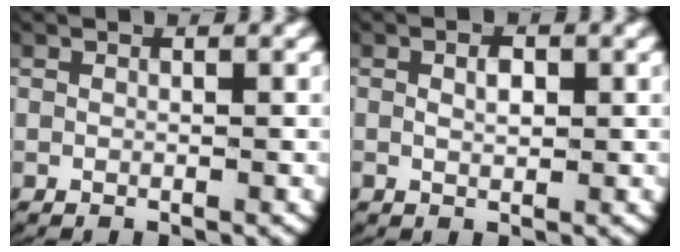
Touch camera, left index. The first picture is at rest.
{"total": 1.6, "force": [0.1, 0.9, 1.3], "torque": [-0.020, -0.004, 0.006]}